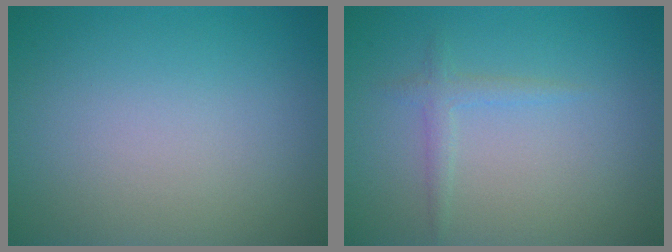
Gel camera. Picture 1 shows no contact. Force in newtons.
{"total": 1.4, "press": 1.4, "slide": 0.1}